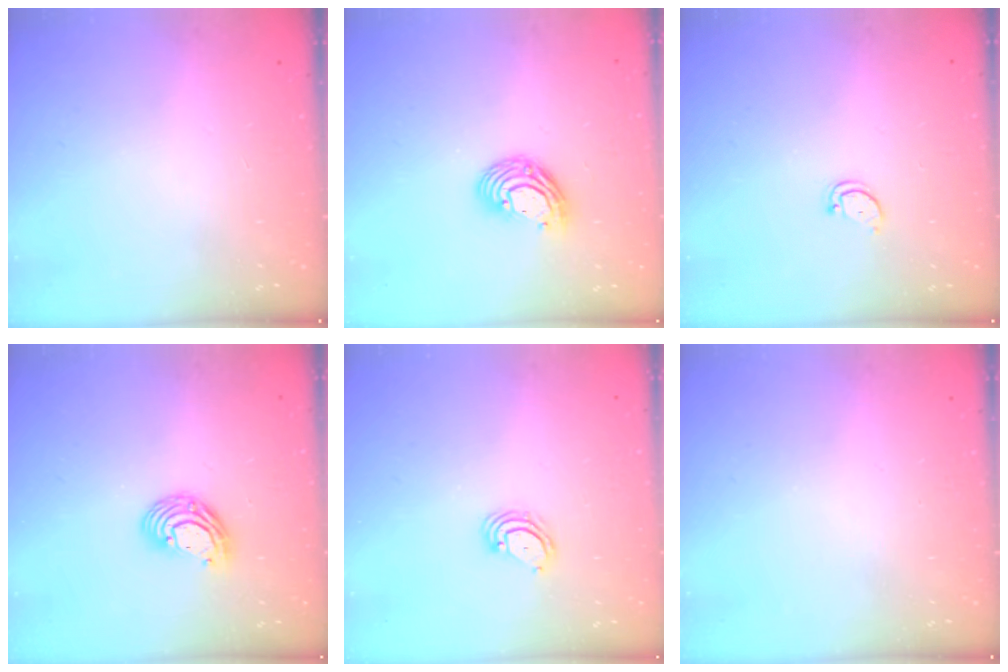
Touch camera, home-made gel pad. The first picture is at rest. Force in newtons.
{"total": 9.5, "press": 9.5, "slide": 0.6}
{"total": 2.3, "press": 2.3, "slide": 0.4}
{"total": 8.4, "press": 8.3, "slide": 1.5}
{"total": 4.5, "press": 4.5, "slide": 0.3}
{"total": 0.0}